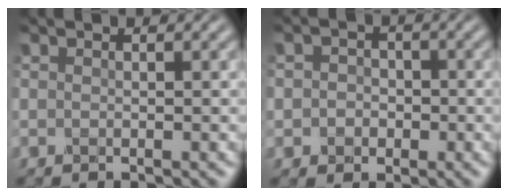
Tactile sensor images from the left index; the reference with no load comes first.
{"total": 2.4, "force": [-0.2, 2.2, 0.8], "torque": [0.005, 0.001, -0.022]}